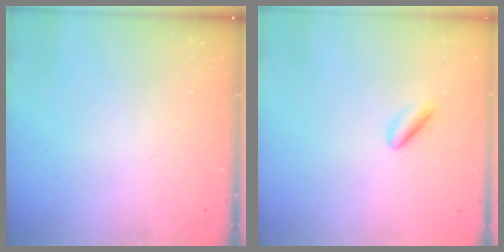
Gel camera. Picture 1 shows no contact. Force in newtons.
{"total": 2.8, "press": 2.6, "slide": 1.2}